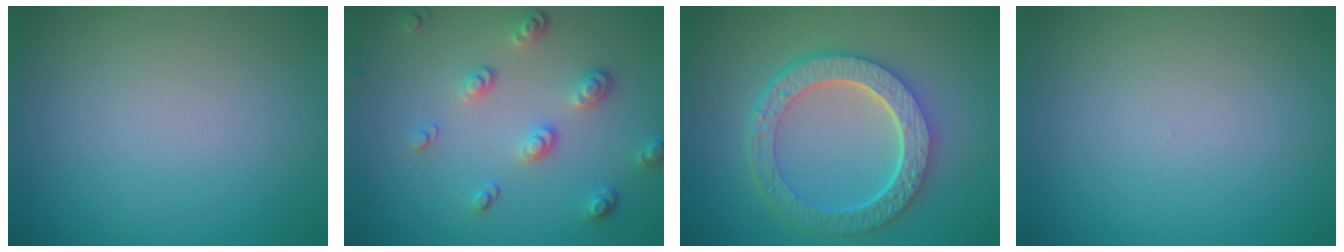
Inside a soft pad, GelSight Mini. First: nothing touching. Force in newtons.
{"total": 3.3, "press": 2.6, "slide": 2.0}
{"total": 6.8, "press": 5.1, "slide": 4.5}
{"total": 0.0}